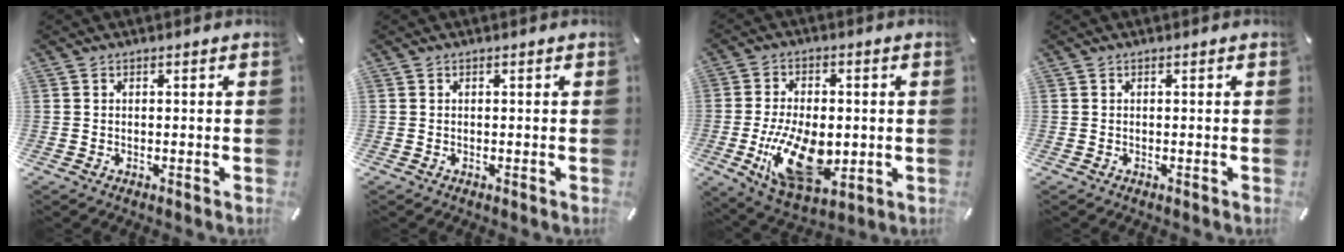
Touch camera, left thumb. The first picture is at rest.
{"total": 0.0}
{"total": 18.5, "force": [-3.4, 11.1, 14.4], "torque": [-0.271, -0.007, -0.051]}
{"total": 0.0}